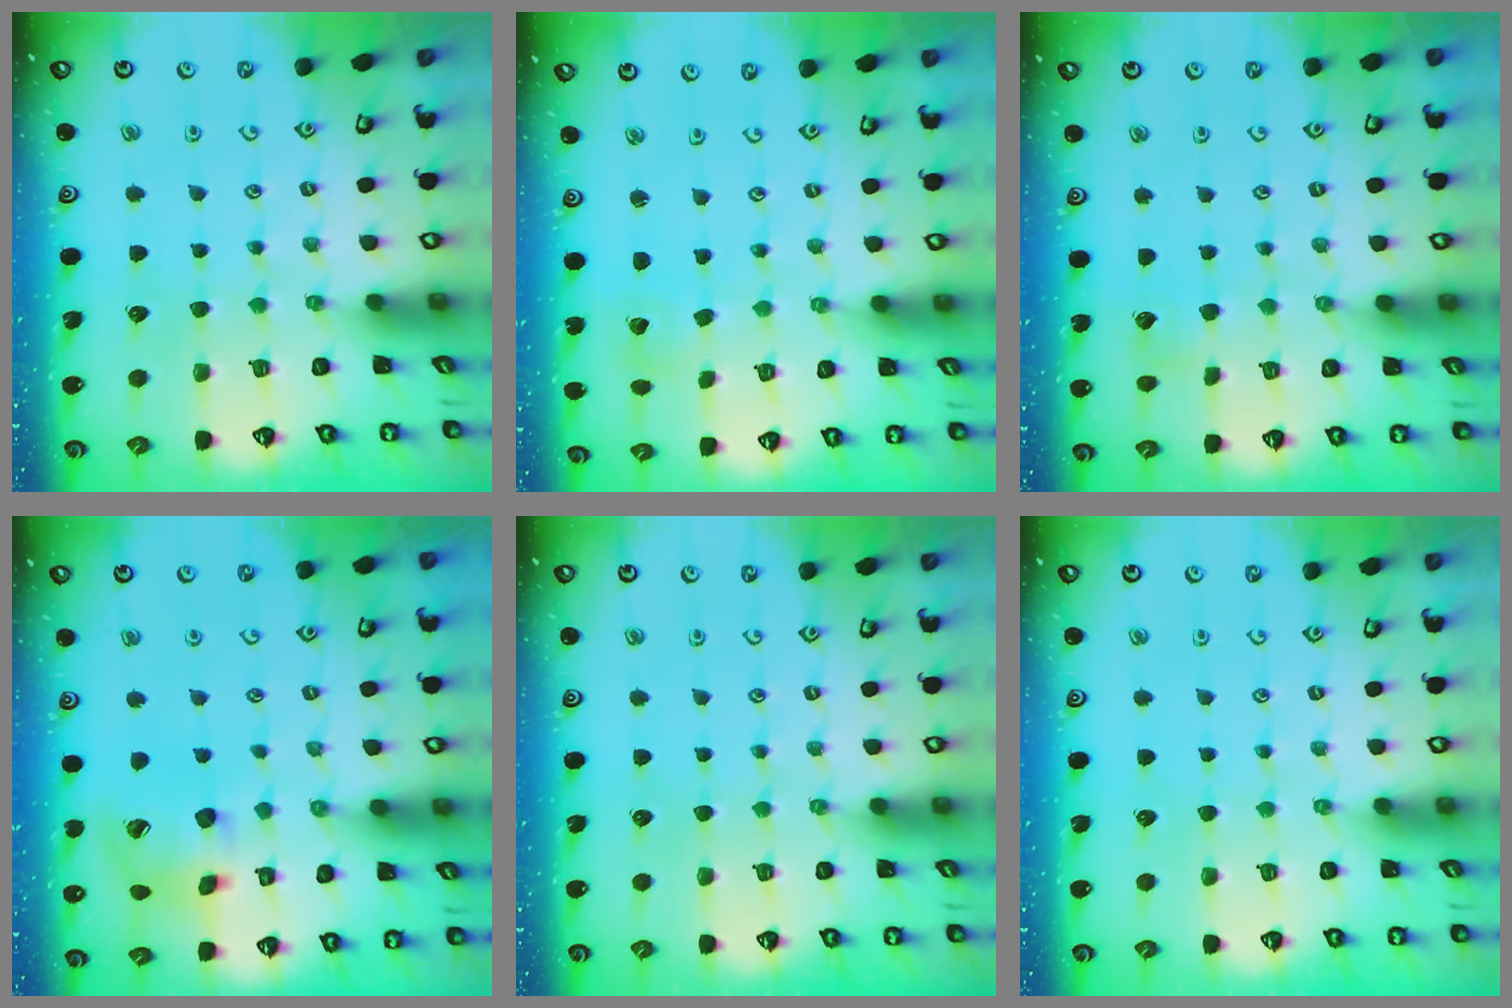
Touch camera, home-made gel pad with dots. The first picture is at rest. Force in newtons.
{"total": 1.7, "press": 1.7, "slide": 0.1}
{"total": 3.6, "press": 3.5, "slide": 0.4}
{"total": 12.8, "press": 12.7, "slide": 1.8}
{"total": 0.0}
{"total": 0.0}